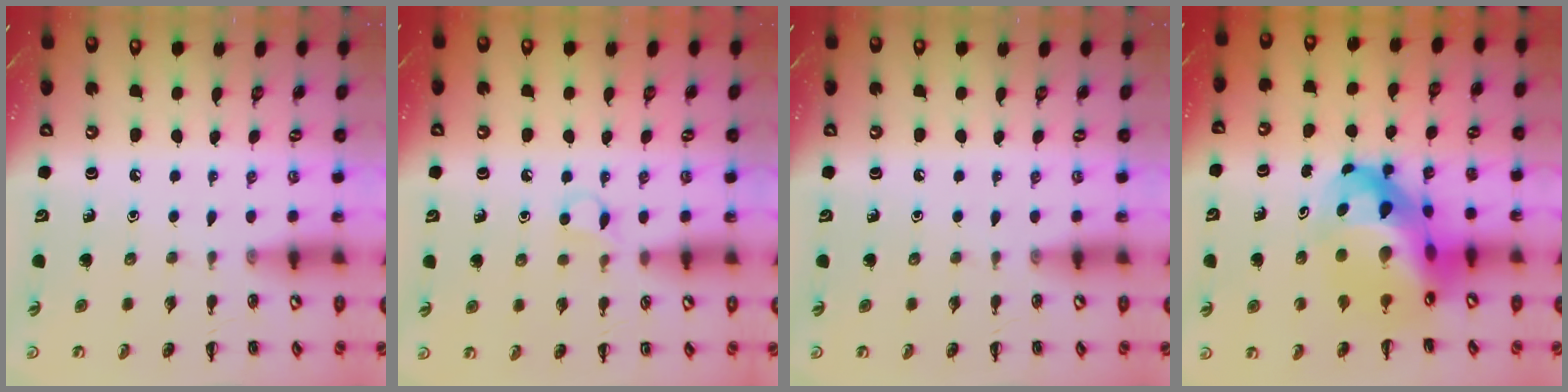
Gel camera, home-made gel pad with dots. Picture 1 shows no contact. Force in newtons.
{"total": 3.7, "press": 3.5, "slide": 1.1}
{"total": 0.0}
{"total": 16.0, "press": 15.4, "slide": 4.2}